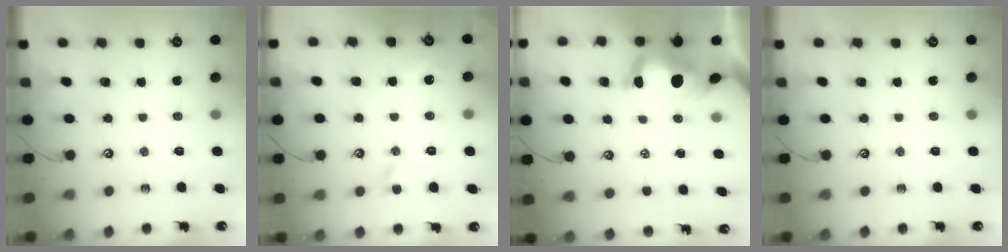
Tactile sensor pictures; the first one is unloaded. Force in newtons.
{"total": 2.9, "press": 2.8, "slide": 0.7}
{"total": 9.5, "press": 9.3, "slide": 1.8}
{"total": 0.0}